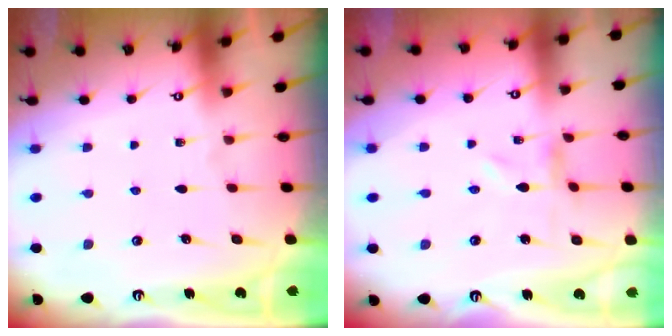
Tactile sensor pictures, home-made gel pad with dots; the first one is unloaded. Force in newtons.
{"total": 0.0}